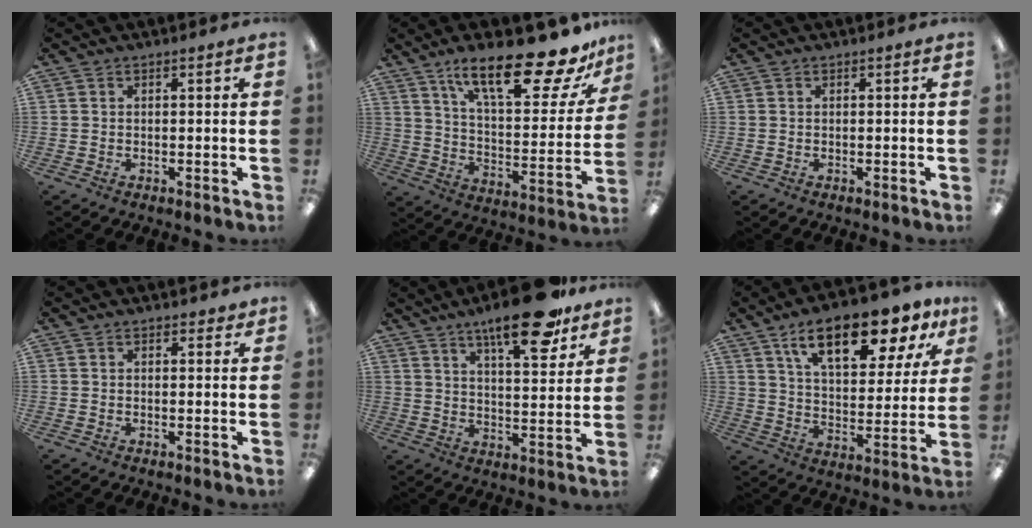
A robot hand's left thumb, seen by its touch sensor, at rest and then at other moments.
{"total": 23.5, "force": [16.2, 6.7, 15.6], "torque": [-0.240, -0.100, 0.263]}
{"total": 0.0}
{"total": 1.4, "force": [1.2, 0.6, 0.3], "torque": [0.001, -0.004, 0.020]}
{"total": 16.5, "force": [11.6, 4.7, 10.7], "torque": [-0.156, -0.064, 0.185]}
{"total": 18.0, "force": [11.9, 7.1, 11.5], "torque": [-0.179, -0.057, 0.196]}